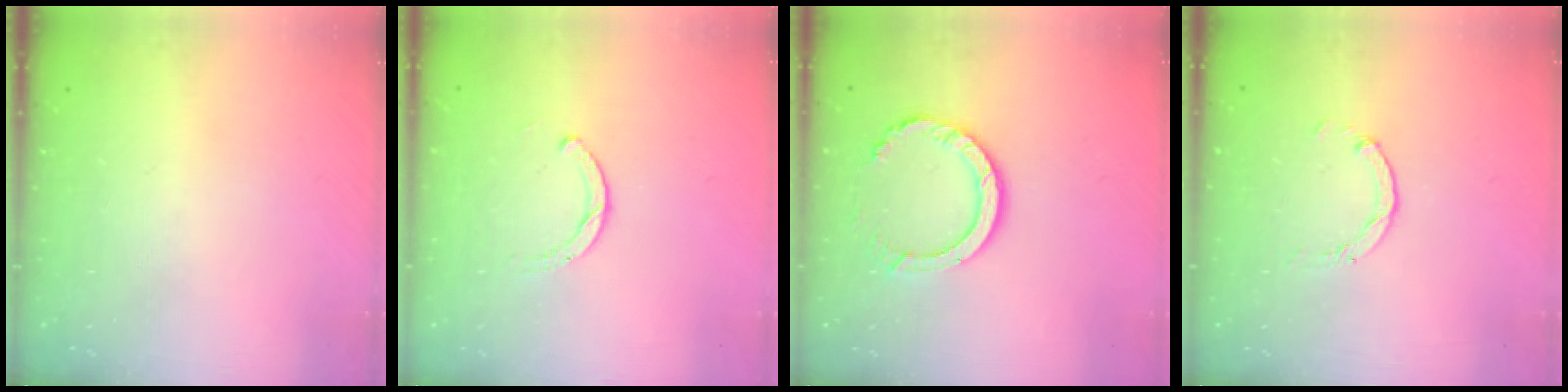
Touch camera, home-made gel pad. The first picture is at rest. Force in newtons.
{"total": 1.8, "press": 1.8, "slide": 0.2}
{"total": 9.7, "press": 9.6, "slide": 0.9}
{"total": 1.5, "press": 1.5, "slide": 0.2}